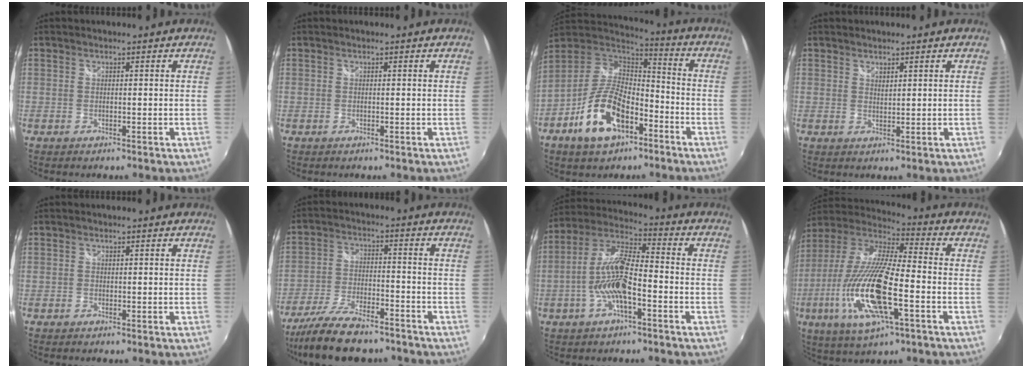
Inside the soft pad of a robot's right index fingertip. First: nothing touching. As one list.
[{"total": 0.0}, {"total": 16.2, "force": [-7.7, 8.2, 11.6], "torque": [-0.237, -0.001, -0.133]}, {"total": 1.3, "force": [1.2, 0.4, 0.5], "torque": [-0.005, 0.000, 0.020]}, {"total": 0.0}, {"total": 15.4, "force": [-12.5, 4.6, 7.6], "torque": [-0.167, -0.027, -0.213]}, {"total": 11.3, "force": [-3.7, 3.2, 10.2], "torque": [-0.216, 0.005, -0.070]}, {"total": 21.9, "force": [-6.8, 5.9, 19.9], "torque": [-0.400, -0.034, -0.133]}]